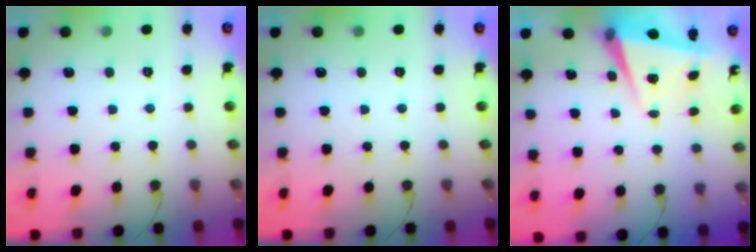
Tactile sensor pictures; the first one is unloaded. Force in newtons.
{"total": 0.0}
{"total": 5.2, "press": 5.2, "slide": 0.6}